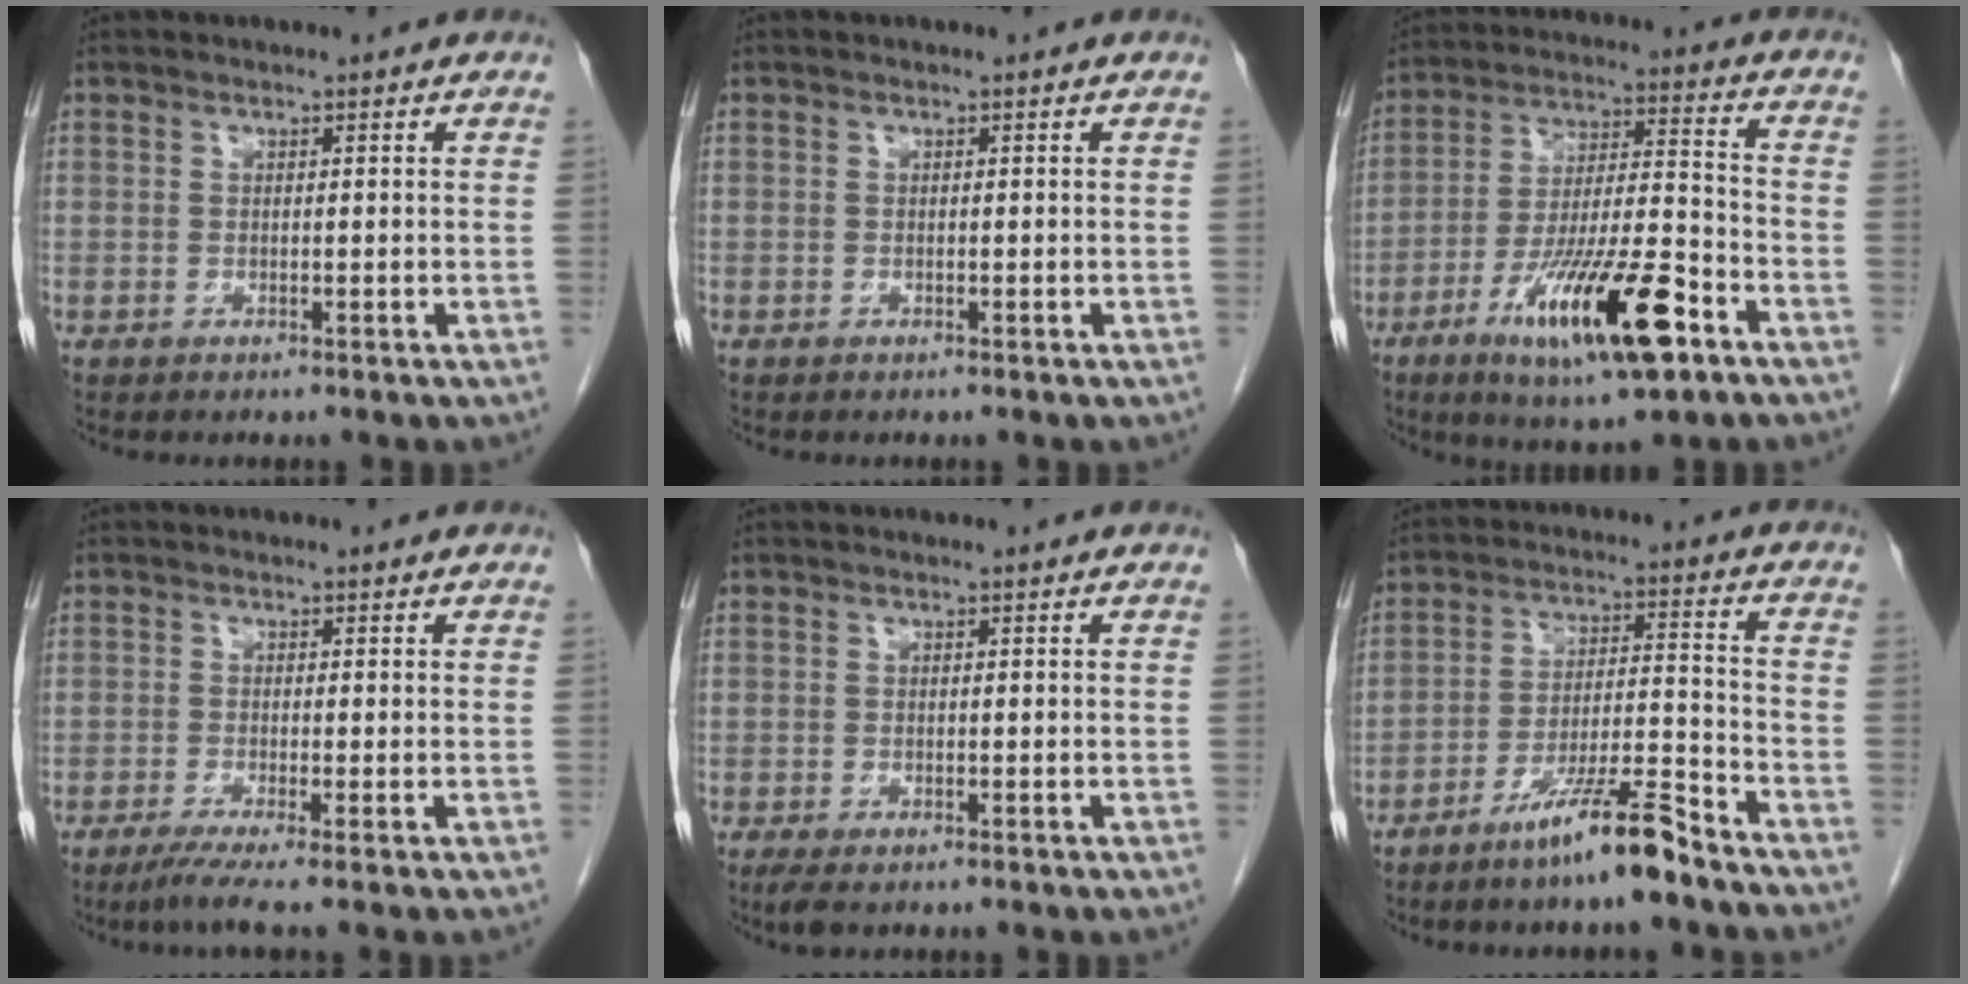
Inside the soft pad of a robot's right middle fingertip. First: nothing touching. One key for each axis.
{"total": 0.0}
{"total": 17.2, "fx": -8.8, "fy": 2.7, "fz": 14.6, "tx": -0.258, "ty": -0.017, "tz": -0.144}
{"total": 3.8, "fx": -2.5, "fy": -0.5, "fz": 2.8, "tx": -0.050, "ty": -0.014, "tz": -0.051}
{"total": 2.2, "fx": -1.5, "fy": 0.8, "fz": 1.5, "tx": -0.031, "ty": -0.007, "tz": -0.022}
{"total": 9.8, "fx": -7.4, "fy": -0.1, "fz": 6.5, "tx": -0.112, "ty": -0.010, "tz": -0.135}